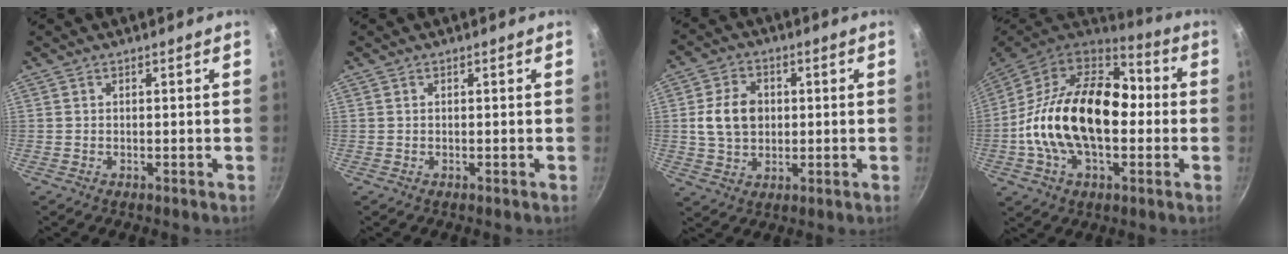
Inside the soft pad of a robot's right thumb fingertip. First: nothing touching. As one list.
[{"total": 0.0}, {"total": 9.0, "force": [0.9, 6.9, 5.8], "torque": [-0.087, 0.007, 0.012]}, {"total": 25.9, "force": [-1.3, 15.9, 20.4], "torque": [-0.335, 0.041, -0.034]}]